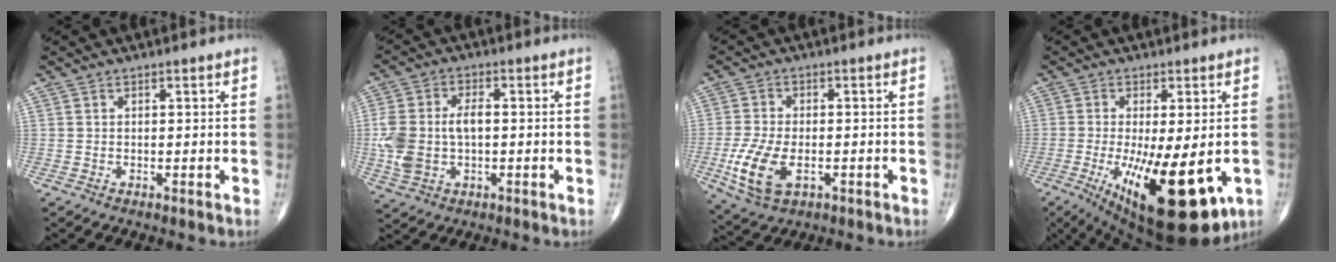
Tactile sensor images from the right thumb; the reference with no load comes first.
{"total": 10.2, "force": [-0.5, 6.0, 8.2], "torque": [-0.182, 0.016, -0.006]}
{"total": 10.1, "force": [-2.9, 5.4, 8.1], "torque": [-0.172, -0.001, -0.046]}
{"total": 19.1, "force": [-5.3, 6.4, 17.2], "torque": [-0.262, -0.033, -0.062]}